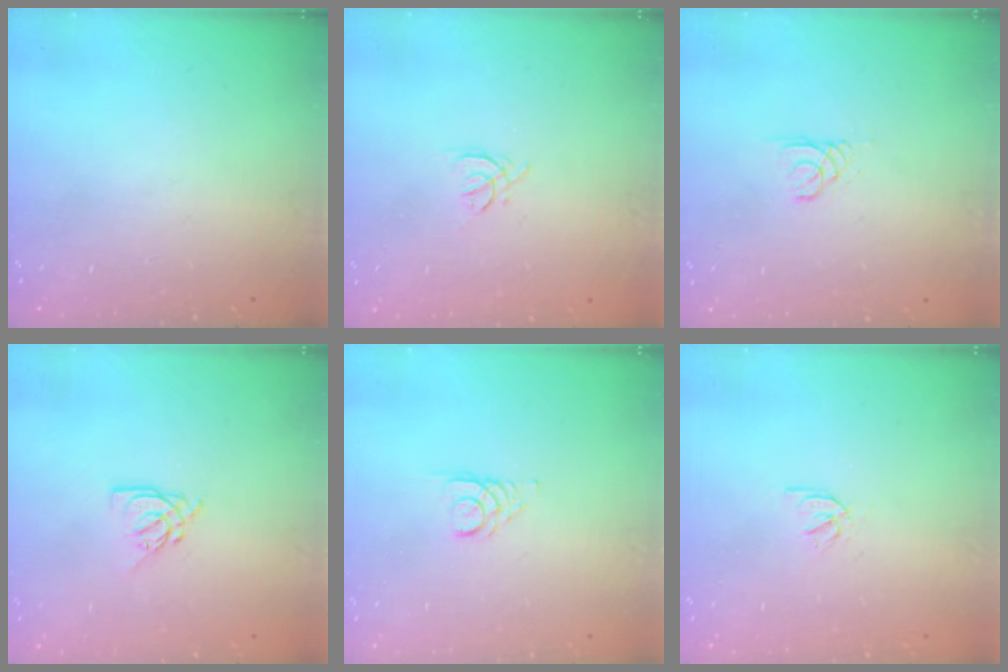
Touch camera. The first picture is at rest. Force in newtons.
{"total": 2.4, "press": 2.3, "slide": 0.6}
{"total": 0.8, "press": 0.8, "slide": 0.1}
{"total": 4.3, "press": 4.2, "slide": 0.5}
{"total": 2.6, "press": 2.6, "slide": 0.2}
{"total": 2.2, "press": 2.2, "slide": 0.2}